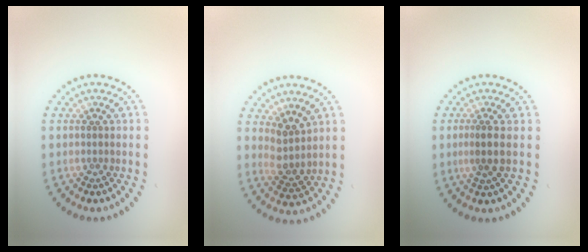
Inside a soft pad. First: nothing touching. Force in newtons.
{"total": 2.5, "press": 2.0, "slide": 1.6}
{"total": 1.5, "press": 1.1, "slide": 1.0}